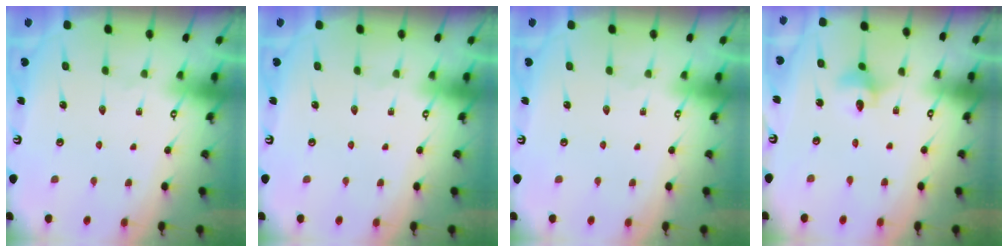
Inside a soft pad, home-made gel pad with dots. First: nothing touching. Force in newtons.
{"total": 0.0}
{"total": 0.0}
{"total": 4.2, "press": 4.2, "slide": 0.4}